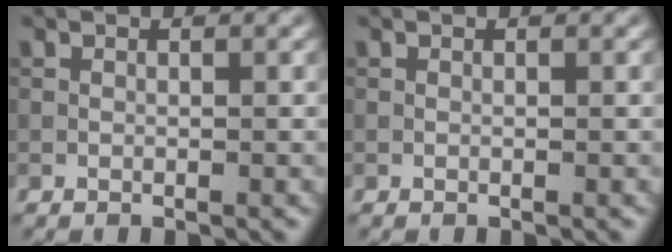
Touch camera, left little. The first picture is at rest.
{"total": 0.0}